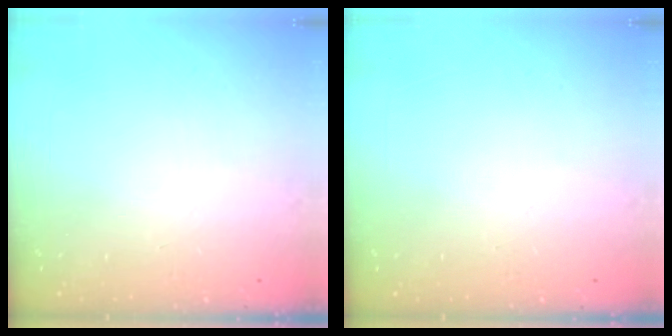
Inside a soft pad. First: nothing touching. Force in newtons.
{"total": 0.0}